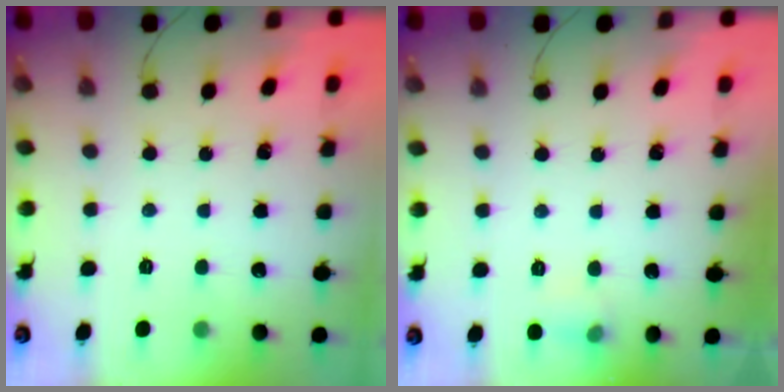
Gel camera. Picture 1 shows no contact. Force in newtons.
{"total": 5.7, "press": 5.3, "slide": 2.0}